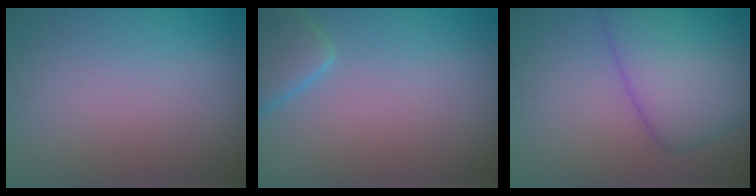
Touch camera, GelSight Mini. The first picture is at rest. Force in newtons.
{"total": 2.4, "press": 2.4, "slide": 0.3}
{"total": 7.2, "press": 7.2, "slide": 0.2}